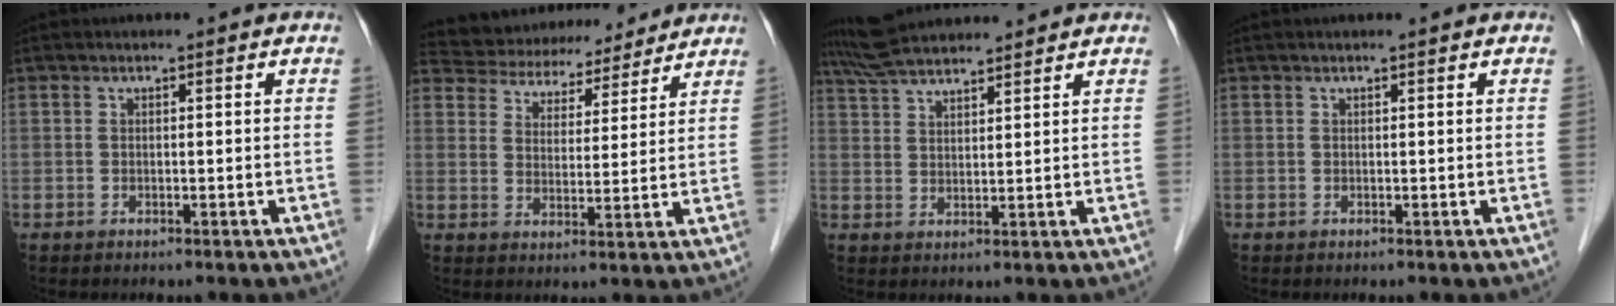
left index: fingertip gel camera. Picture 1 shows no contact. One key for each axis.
{"total": 13.5, "fx": 12.6, "fy": 4.4, "fz": 2.3, "tx": -0.033, "ty": 0.024, "tz": 0.181}
{"total": 9.8, "fx": 9.0, "fy": 1.7, "fz": 3.6, "tx": -0.073, "ty": 0.037, "tz": 0.162}
{"total": 0.7, "fx": 0.6, "fy": 0.1, "fz": 0.4, "tx": -0.005, "ty": 0.004, "tz": 0.008}